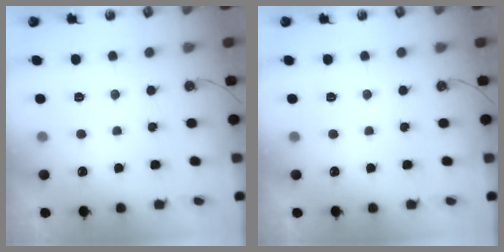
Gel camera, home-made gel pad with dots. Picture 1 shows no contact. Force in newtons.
{"total": 0.0}